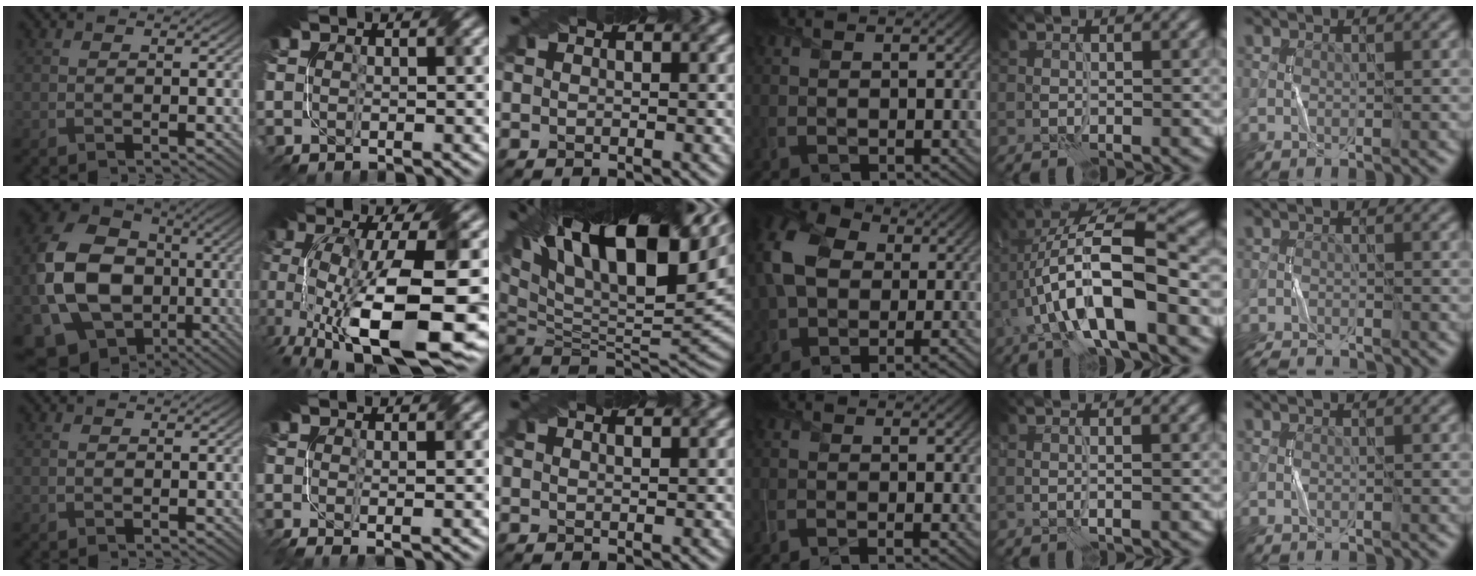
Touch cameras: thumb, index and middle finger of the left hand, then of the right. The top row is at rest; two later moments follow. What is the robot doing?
{"motion": "fold", "object": "netting"}